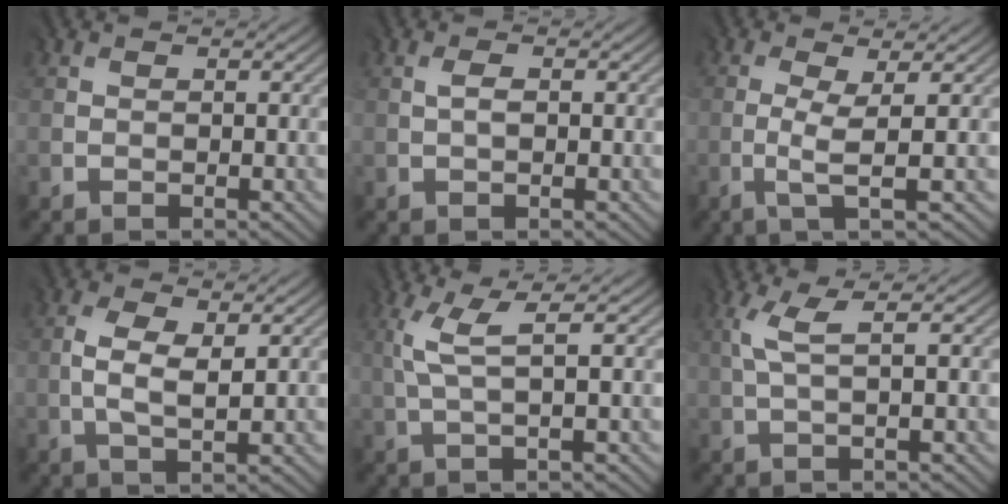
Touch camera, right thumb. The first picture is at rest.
{"total": 0.8, "force": [0.0, 0.4, 0.7], "torque": [-0.015, 0.001, 0.002]}
{"total": 2.9, "force": [-0.8, 0.0, 2.8], "torque": [-0.055, 0.003, -0.021]}
{"total": 3.8, "force": [0.1, 1.7, 3.4], "torque": [-0.084, -0.001, 0.005]}
{"total": 3.6, "force": [0.8, 0.1, 3.5], "torque": [-0.074, 0.009, 0.019]}
{"total": 3.0, "force": [0.7, 0.1, 2.9], "torque": [-0.062, 0.009, 0.016]}